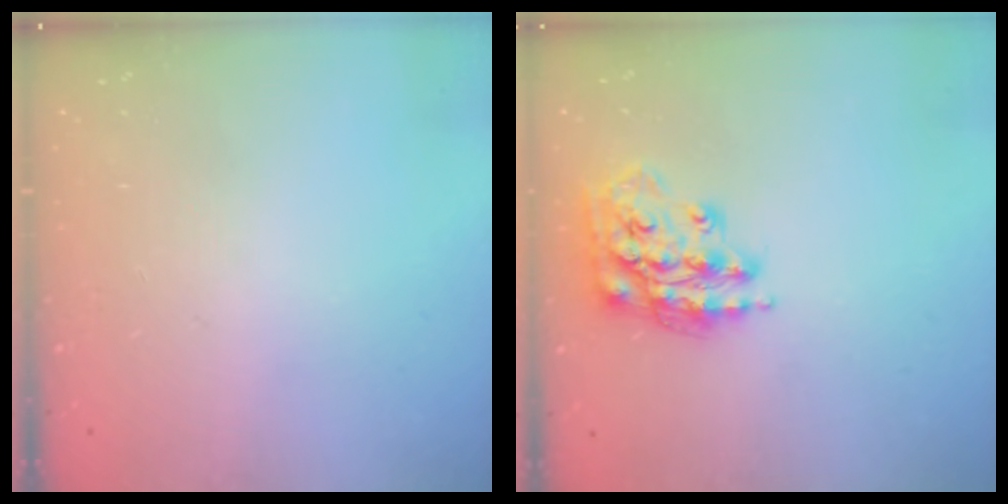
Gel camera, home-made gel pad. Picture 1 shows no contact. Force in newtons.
{"total": 16.3, "press": 16.2, "slide": 1.1}